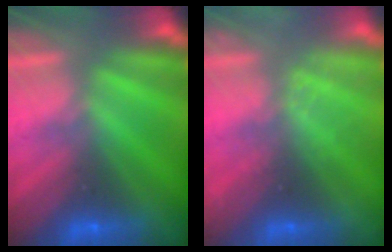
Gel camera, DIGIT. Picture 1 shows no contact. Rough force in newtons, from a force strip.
{"total": 2.1}